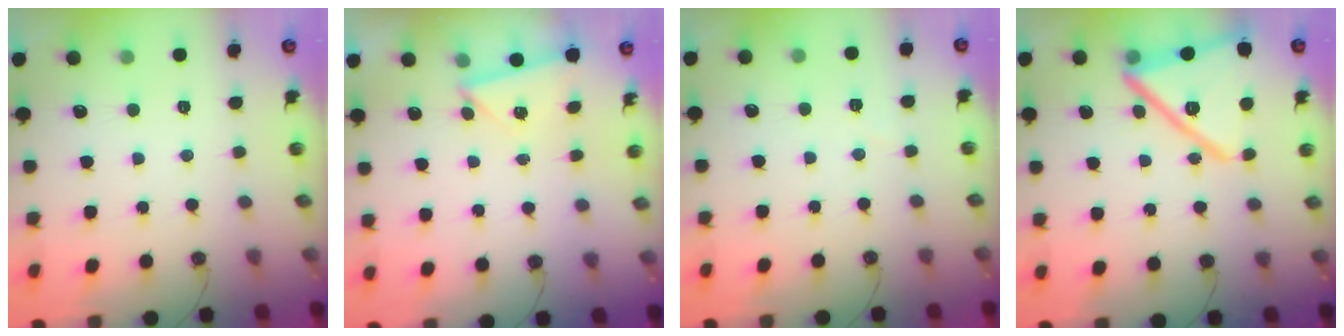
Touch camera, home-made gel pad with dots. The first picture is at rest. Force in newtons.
{"total": 2.9, "press": 2.8, "slide": 0.6}
{"total": 2.8, "press": 2.7, "slide": 0.8}
{"total": 21.3, "press": 21.2, "slide": 2.1}